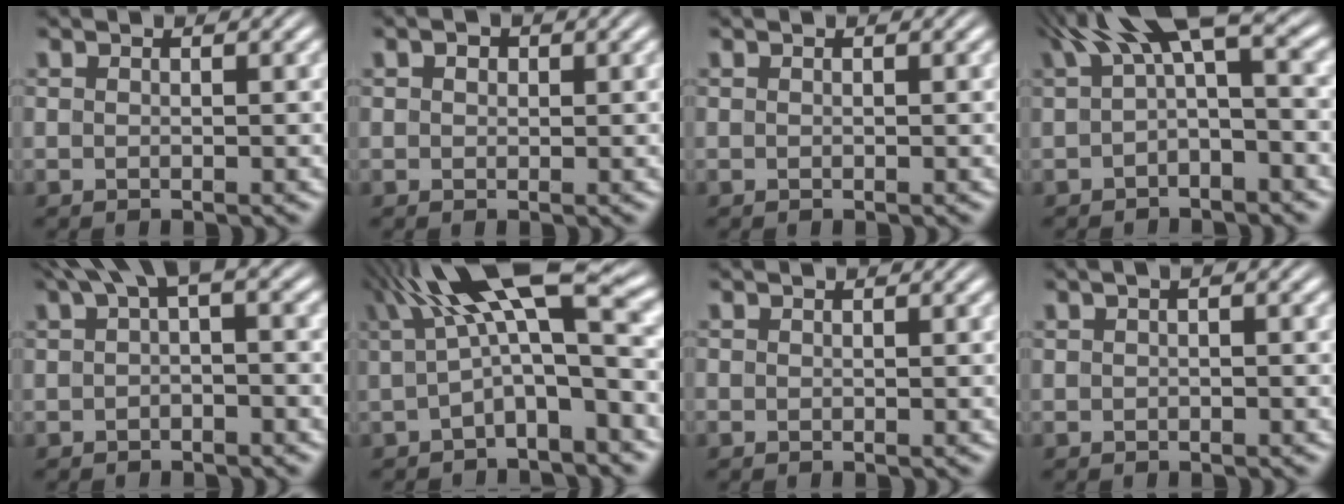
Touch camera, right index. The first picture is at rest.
{"total": 1.3, "force": [0.3, 1.2, 0.3], "torque": [-0.009, 0.001, 0.008]}
{"total": 0.0}
{"total": 4.3, "force": [1.6, 1.9, 3.5], "torque": [-0.066, 0.012, 0.023]}
{"total": 3.5, "force": [1.4, 1.3, 2.9], "torque": [-0.056, 0.011, 0.020]}
{"total": 7.6, "force": [1.7, 3.3, 6.6], "torque": [-0.116, 0.015, 0.026]}
{"total": 1.2, "force": [-0.1, 1.2, 0.0], "torque": [-0.008, 0.005, -0.004]}
{"total": 1.0, "force": [0.1, 0.8, 0.5], "torque": [-0.008, 0.019, -0.005]}